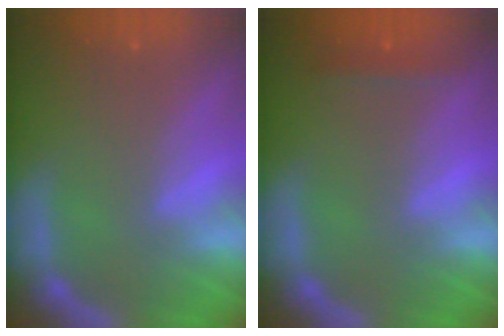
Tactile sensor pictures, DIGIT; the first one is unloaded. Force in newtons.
{"total": 1.4}